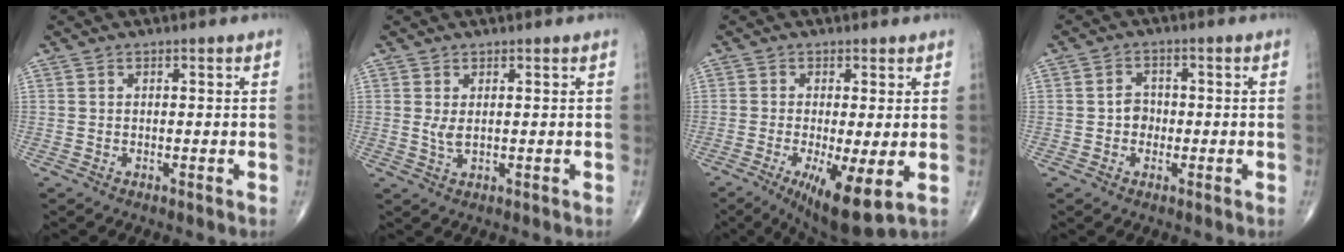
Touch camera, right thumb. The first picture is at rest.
{"total": 1.9, "force": [0.4, 0.7, 1.7], "torque": [-0.038, -0.006, 0.013]}
{"total": 10.5, "force": [-2.9, 2.6, 9.7], "torque": [-0.166, -0.025, -0.041]}
{"total": 3.1, "force": [-0.5, 2.7, 1.5], "torque": [-0.005, 0.008, -0.014]}